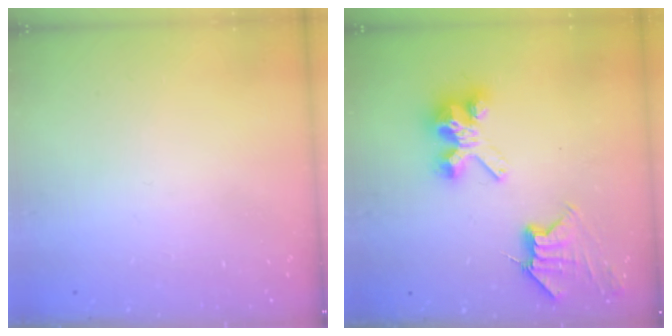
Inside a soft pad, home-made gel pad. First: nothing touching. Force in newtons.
{"total": 10.3, "press": 10.2, "slide": 1.1}